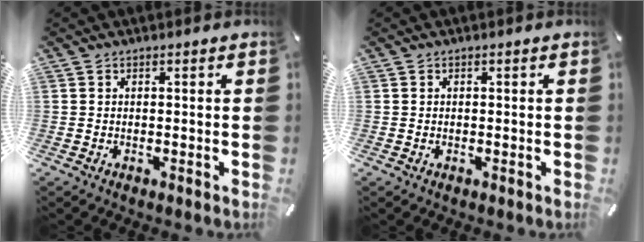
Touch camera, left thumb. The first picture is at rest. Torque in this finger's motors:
{"motor_torque": [-0.25, -0.16, -0.35, -0.02, 0.00]}